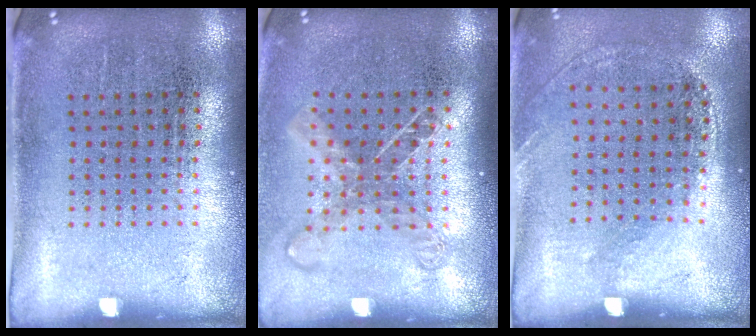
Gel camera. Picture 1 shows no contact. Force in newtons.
{"total": 1.5, "press": 1.2, "slide": 1.0}
{"total": 1.3, "press": 1.0, "slide": 0.8}